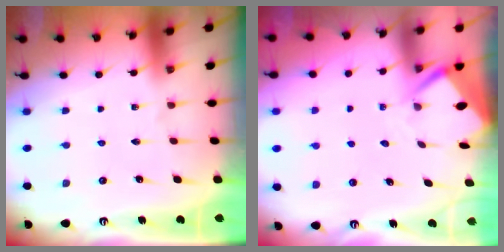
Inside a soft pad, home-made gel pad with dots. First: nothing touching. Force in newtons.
{"total": 3.5, "press": 3.5, "slide": 0.3}